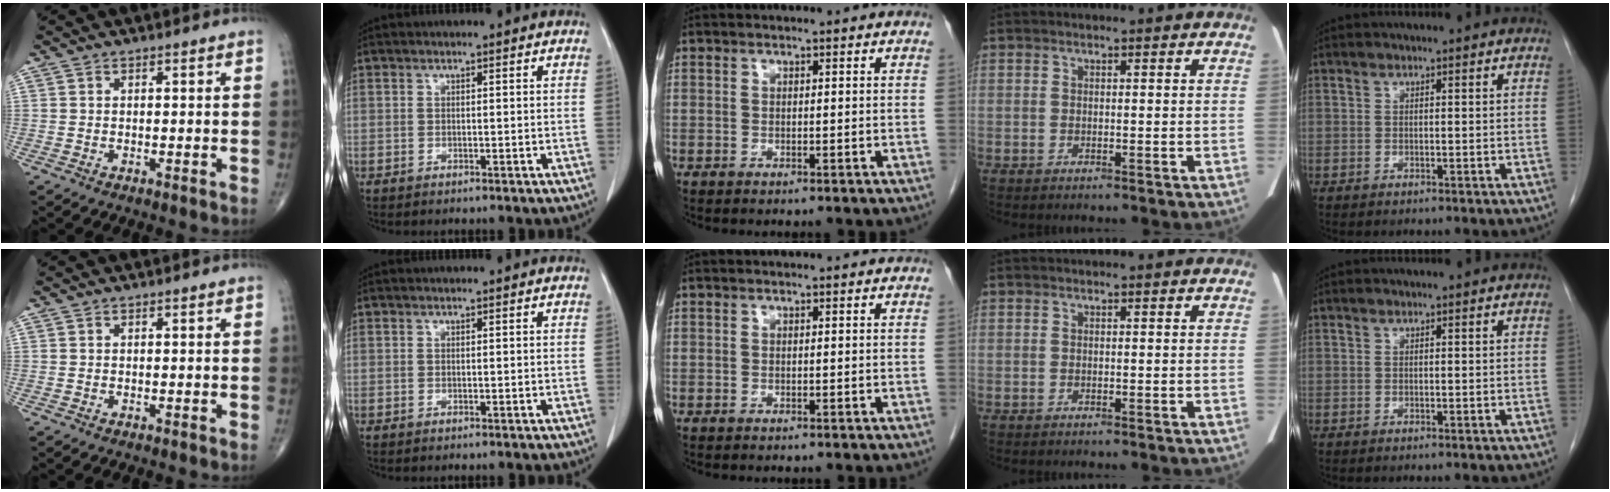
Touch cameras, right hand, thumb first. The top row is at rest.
{}